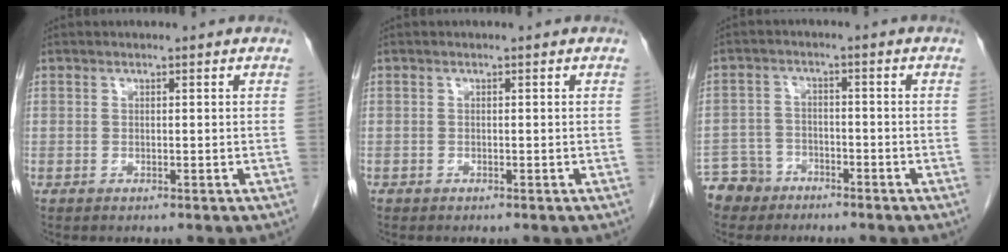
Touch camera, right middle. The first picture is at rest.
{"total": 0.0}
{"total": 5.9, "force": [-4.6, 3.7, -0.2], "torque": [0.005, -0.001, -0.088]}